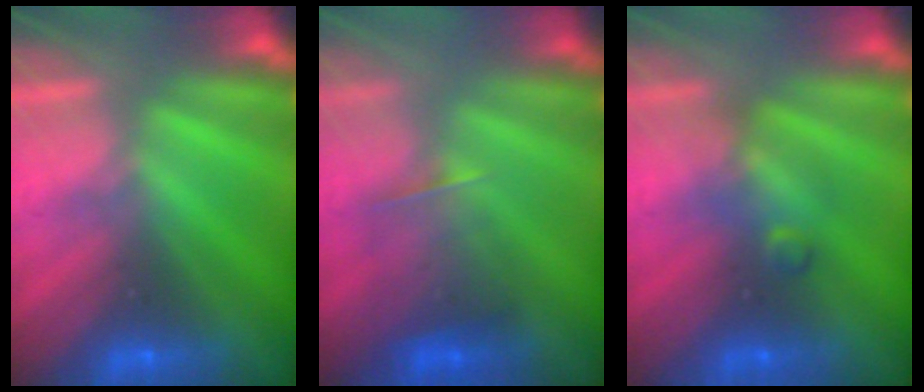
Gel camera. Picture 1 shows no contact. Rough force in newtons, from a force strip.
{"total": 2.3}
{"total": 2.4}